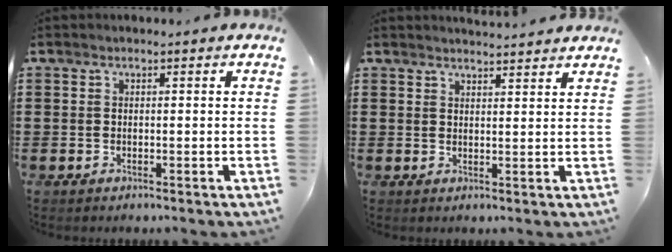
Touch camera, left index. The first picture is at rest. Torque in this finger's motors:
{"motor_torque": [-0.45, 0.76, -0.02, -0.02]}